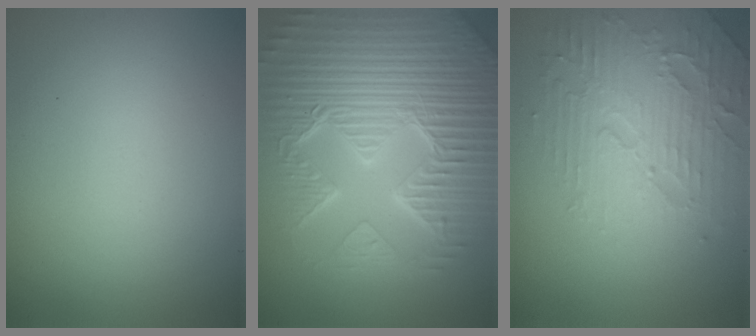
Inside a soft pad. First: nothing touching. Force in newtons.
{"total": 9.8, "press": 6.9, "slide": 7.0}
{"total": 4.4, "press": 3.9, "slide": 2.1}